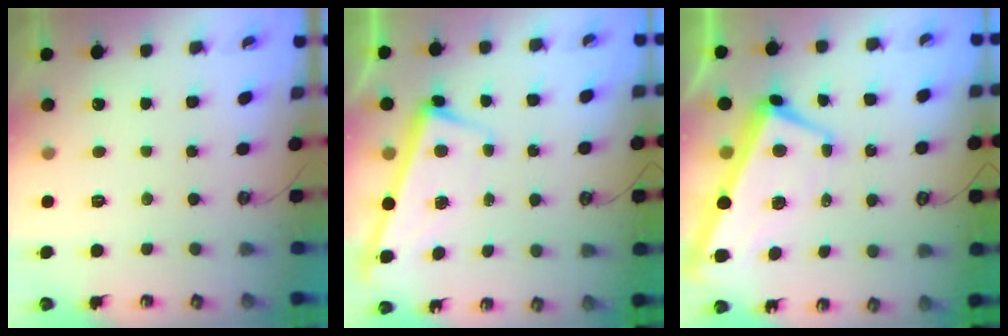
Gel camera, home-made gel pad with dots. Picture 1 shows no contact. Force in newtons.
{"total": 2.7, "press": 2.7, "slide": 0.7}
{"total": 1.7, "press": 1.1, "slide": 1.3}